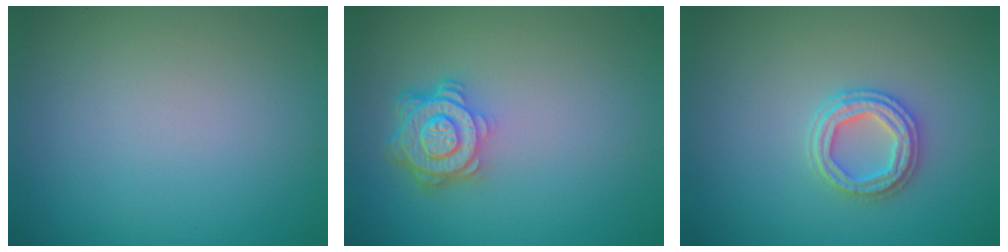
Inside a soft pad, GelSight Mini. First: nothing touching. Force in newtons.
{"total": 4.7, "press": 3.6, "slide": 3.1}
{"total": 2.8, "press": 2.7, "slide": 0.8}